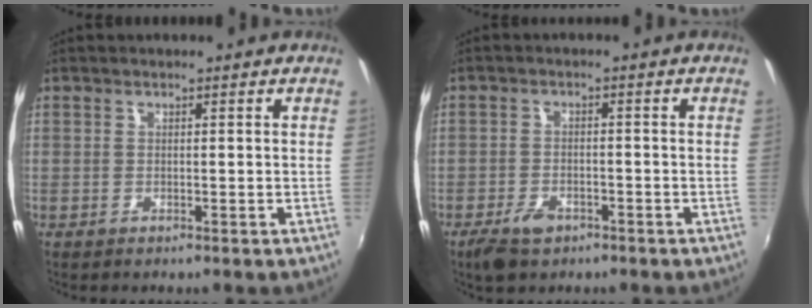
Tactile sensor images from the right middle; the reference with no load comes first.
{"total": 5.5, "force": [-3.7, 2.9, 2.9], "torque": [-0.078, -0.008, -0.063]}